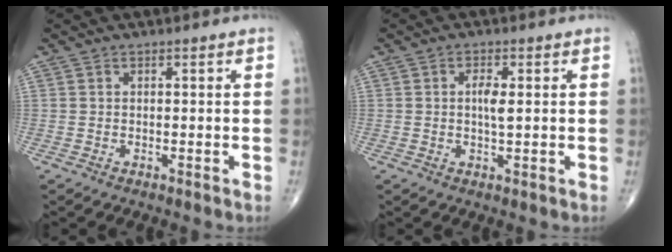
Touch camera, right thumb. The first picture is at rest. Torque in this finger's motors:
{"motor_torque": [2.52, 2.49, -0.10, -0.24, 0.02]}